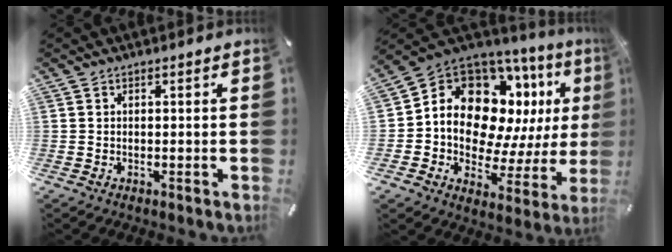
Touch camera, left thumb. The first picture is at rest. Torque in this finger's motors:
{"motor_torque": [1.33, 1.87, 1.41, 0.01, 0.21]}